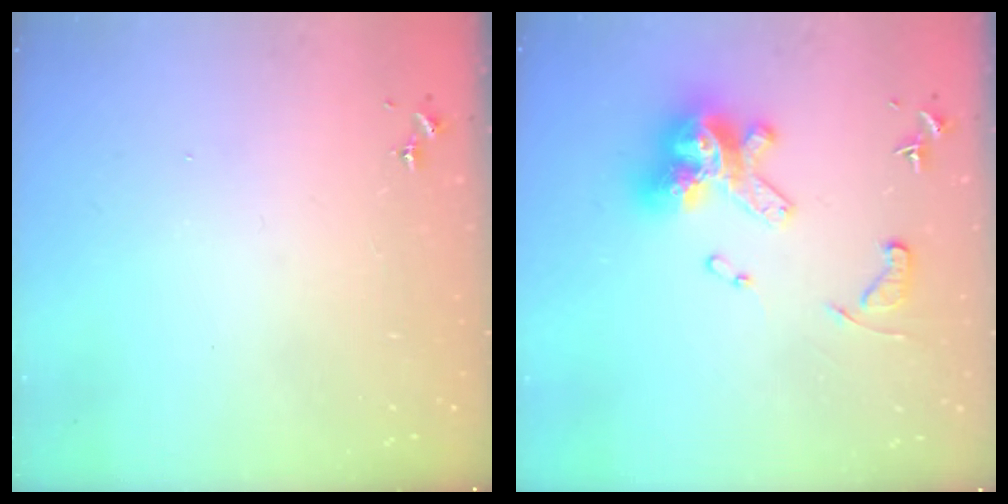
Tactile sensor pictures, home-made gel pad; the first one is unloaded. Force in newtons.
{"total": 17.3, "press": 17.2, "slide": 1.6}